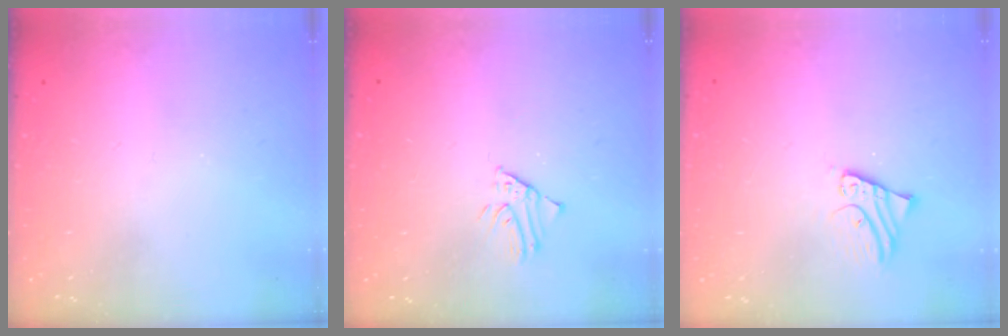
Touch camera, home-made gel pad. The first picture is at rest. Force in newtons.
{"total": 1.8, "press": 1.8, "slide": 0.2}
{"total": 2.6, "press": 2.6, "slide": 0.1}